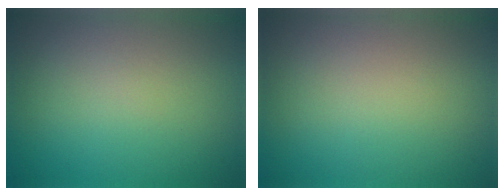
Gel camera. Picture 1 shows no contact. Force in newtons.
{"total": 0.0}